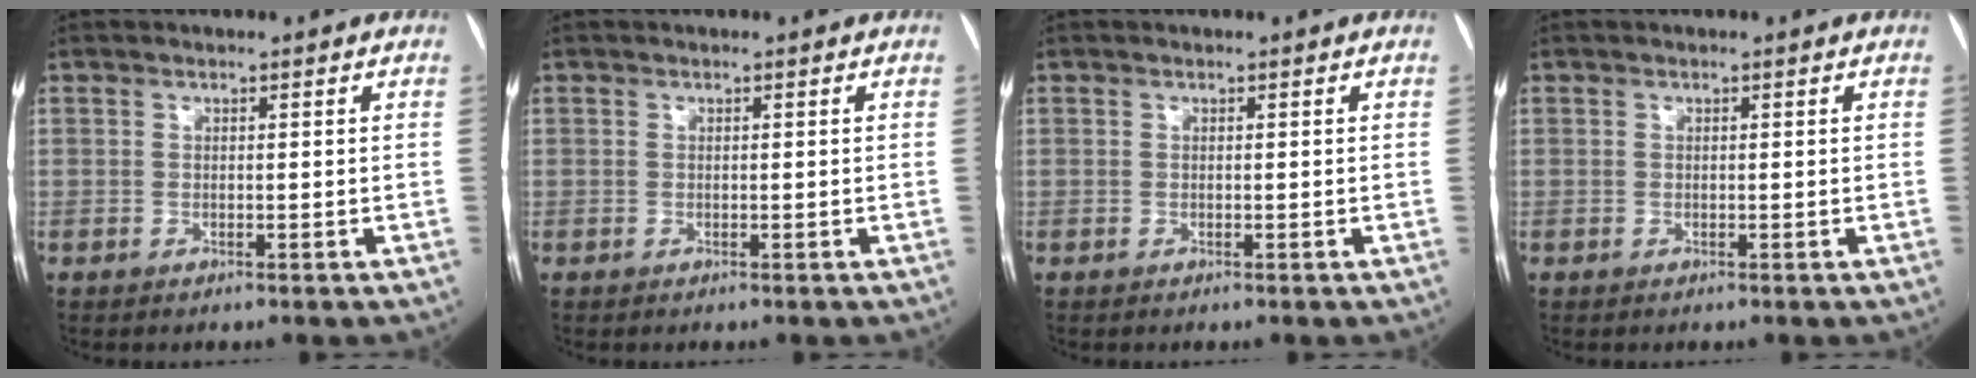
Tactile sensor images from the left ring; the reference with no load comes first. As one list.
[{"total": 0.0}, {"total": 0.0}, {"total": 0.0}]